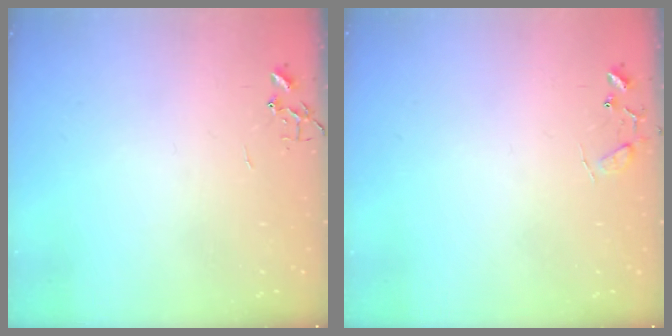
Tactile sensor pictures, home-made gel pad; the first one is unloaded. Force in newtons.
{"total": 8.0, "press": 8.0, "slide": 0.5}